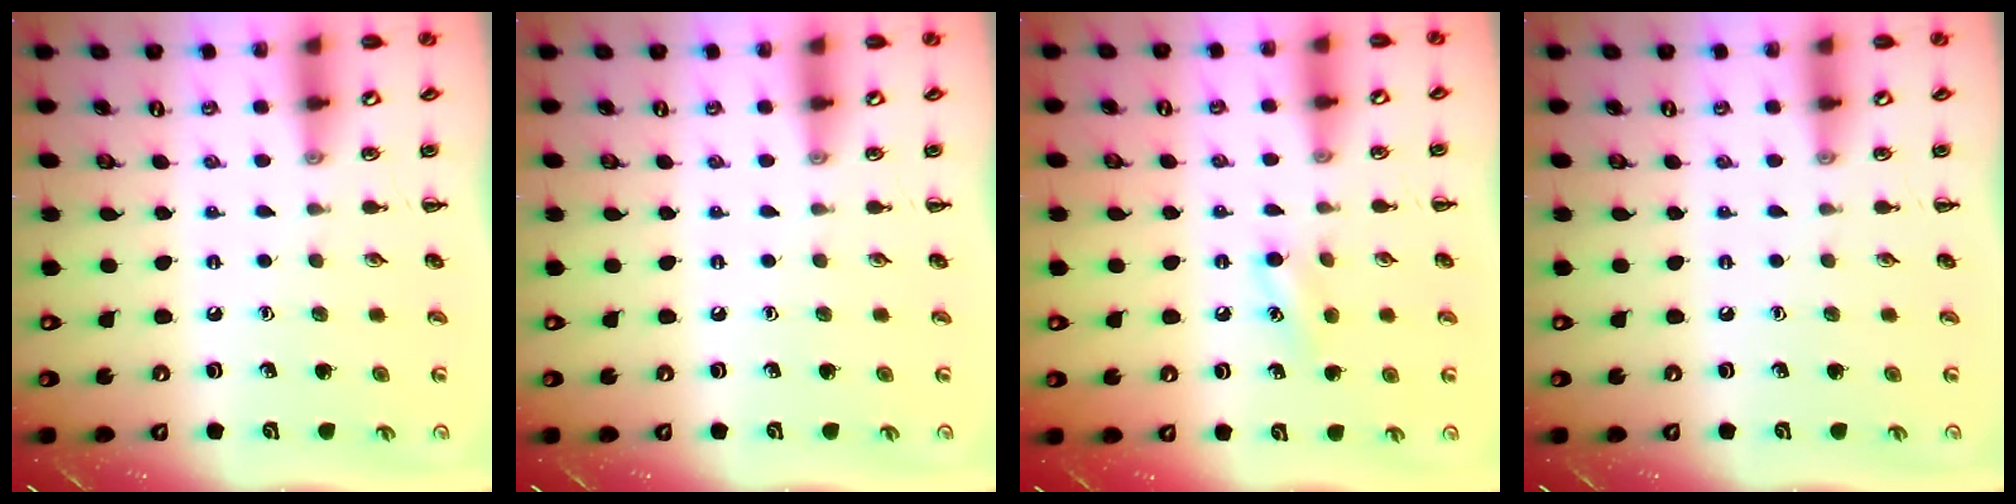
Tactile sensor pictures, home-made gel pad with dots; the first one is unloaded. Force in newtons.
{"total": 0.0}
{"total": 4.3, "press": 4.1, "slide": 1.3}
{"total": 0.0}